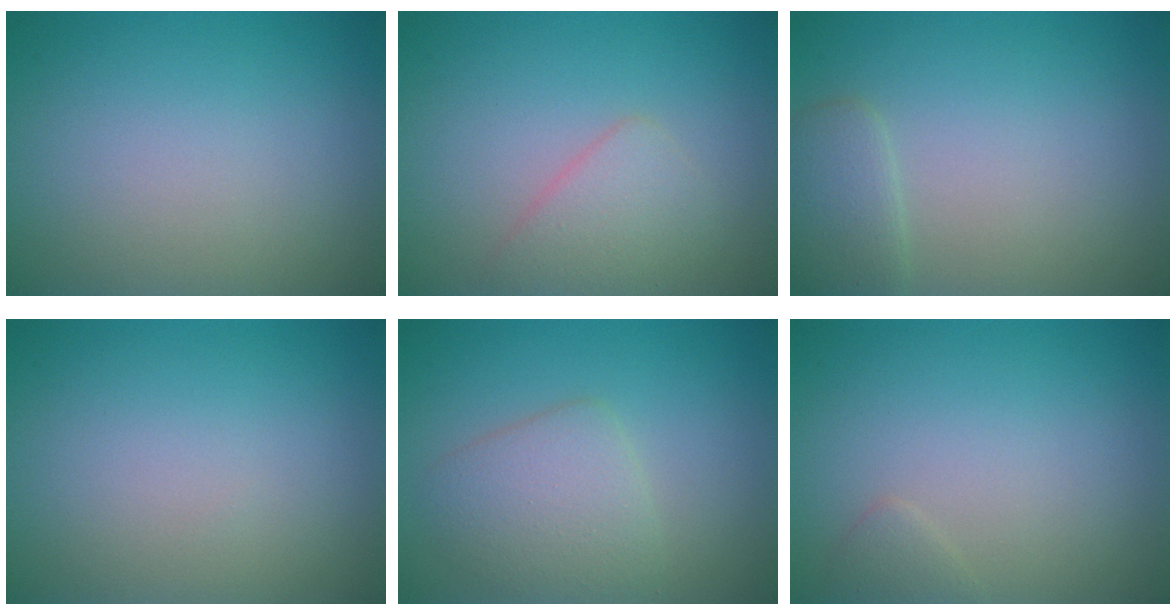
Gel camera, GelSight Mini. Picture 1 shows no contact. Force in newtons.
{"total": 2.4, "press": 2.4, "slide": 0.1}
{"total": 2.1, "press": 2.1, "slide": 0.1}
{"total": 0.0}
{"total": 3.4, "press": 3.4, "slide": 0.1}
{"total": 0.9, "press": 0.9, "slide": 0.0}